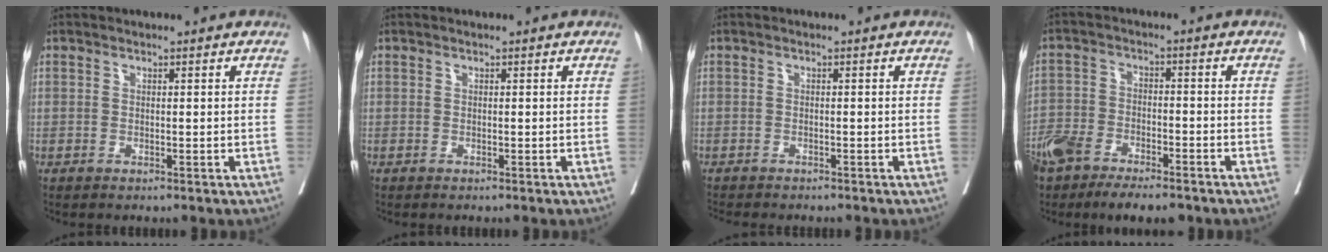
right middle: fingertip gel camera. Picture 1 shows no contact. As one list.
[{"total": 0.0}, {"total": 5.9, "force": [-5.2, 1.4, 2.4], "torque": [-0.030, -0.007, -0.072]}, {"total": 12.8, "force": [-9.6, 4.8, 6.9], "torque": [-0.133, -0.005, -0.161]}]